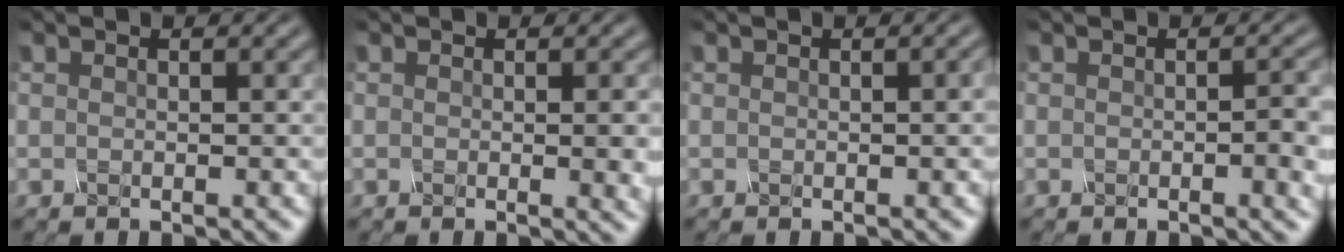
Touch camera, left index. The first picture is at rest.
{"total": 2.0, "force": [0.0, 0.4, 1.9], "torque": [-0.020, -0.003, -0.002]}
{"total": 1.2, "force": [0.0, 0.3, 1.1], "torque": [-0.011, 0.006, 0.000]}
{"total": 2.4, "force": [-0.3, 0.5, 2.4], "torque": [-0.031, 0.000, -0.004]}